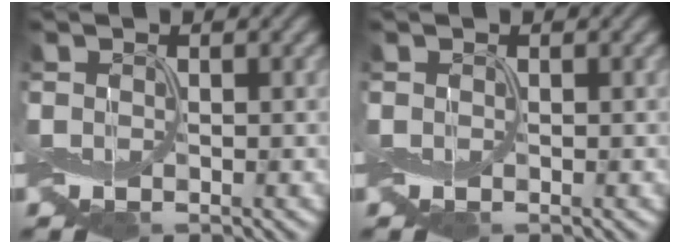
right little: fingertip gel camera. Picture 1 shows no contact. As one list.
[{"total": 0.0}]